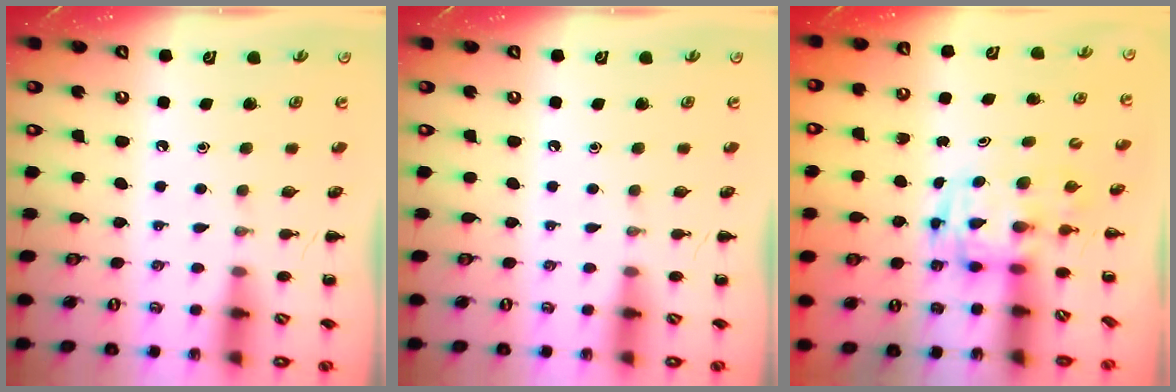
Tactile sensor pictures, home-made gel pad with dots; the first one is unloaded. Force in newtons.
{"total": 0.0}
{"total": 2.8, "press": 2.8, "slide": 0.5}